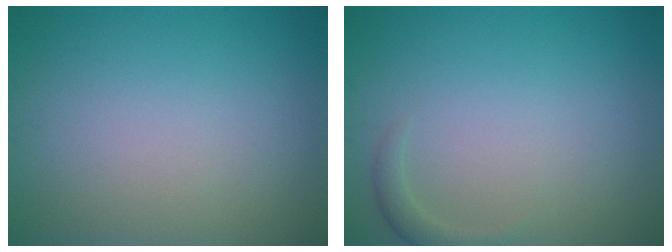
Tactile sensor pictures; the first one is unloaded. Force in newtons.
{"total": 1.2, "press": 1.2, "slide": 0.1}